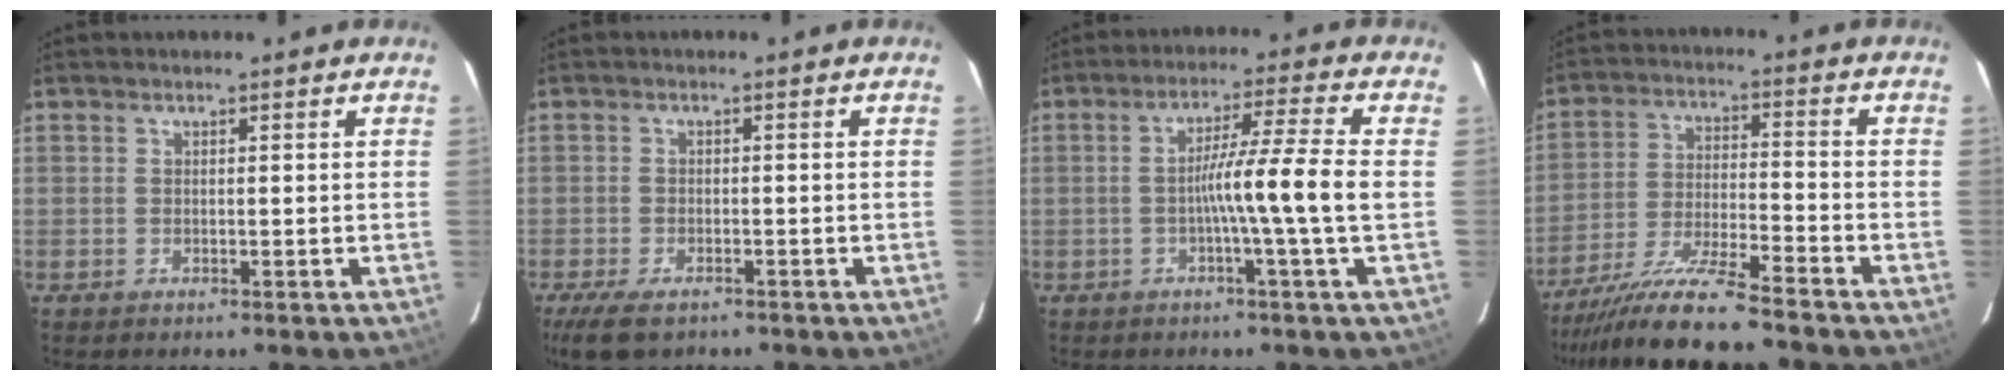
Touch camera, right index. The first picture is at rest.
{"total": 6.1, "force": [-4.4, 2.6, 3.3], "torque": [-0.063, -0.010, -0.069]}
{"total": 8.4, "force": [-1.3, -2.0, 8.1], "torque": [-0.136, 0.006, -0.023]}
{"total": 12.3, "force": [-10.6, -0.3, 6.1], "torque": [-0.108, -0.017, -0.189]}